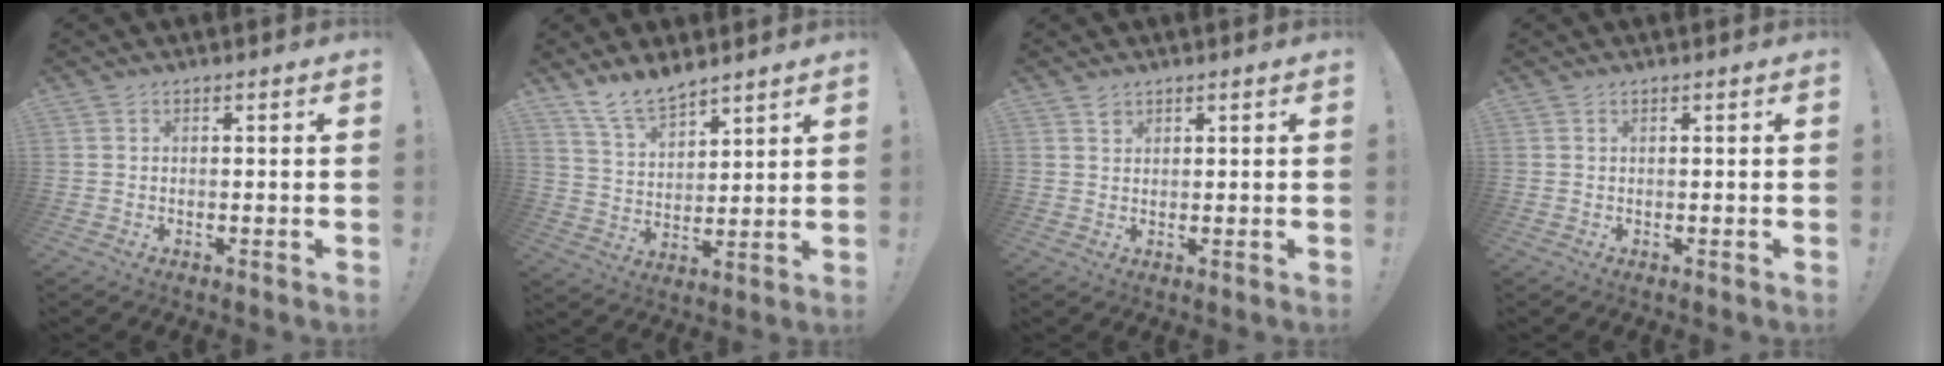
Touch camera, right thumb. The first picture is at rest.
{"total": 10.2, "force": [9.0, 3.7, 3.3], "torque": [-0.078, -0.056, 0.177]}
{"total": 1.1, "force": [0.9, 0.6, 0.2], "torque": [0.004, -0.005, 0.016]}
{"total": 0.0}